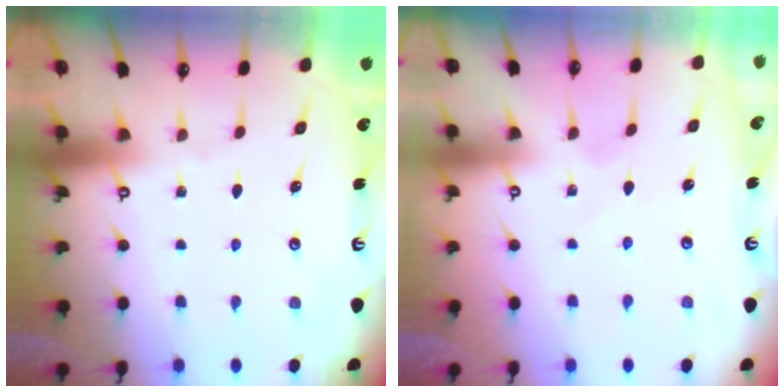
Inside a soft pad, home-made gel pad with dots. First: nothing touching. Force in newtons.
{"total": 2.6, "press": 2.6, "slide": 0.4}